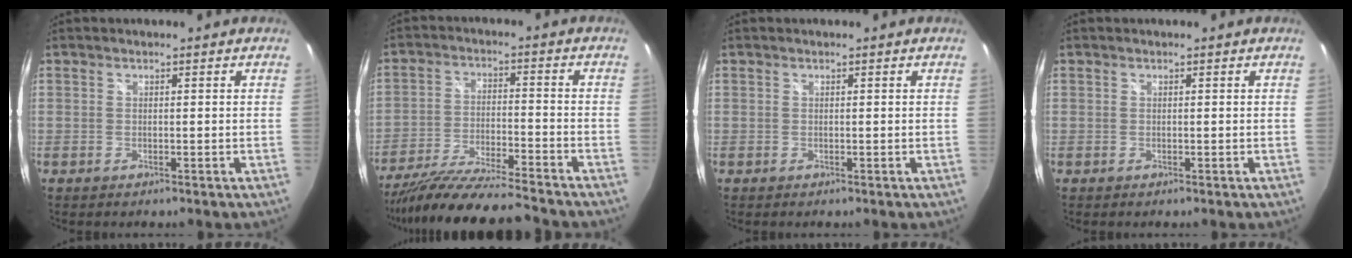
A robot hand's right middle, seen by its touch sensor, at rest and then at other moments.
{"total": 16.5, "force": [-14.7, 0.5, 7.3], "torque": [-0.153, -0.038, -0.250]}
{"total": 0.0}
{"total": 0.0}